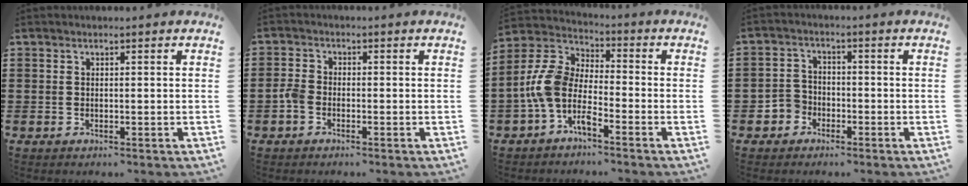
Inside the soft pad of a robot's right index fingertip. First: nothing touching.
{"total": 2.2, "force": [-1.1, 1.4, 1.2], "torque": [-0.040, -0.002, -0.027]}
{"total": 7.6, "force": [-3.2, 3.8, 5.7], "torque": [-0.173, -0.027, -0.076]}
{"total": 3.0, "force": [-1.9, 2.3, 0.5], "torque": [-0.029, 0.001, -0.044]}